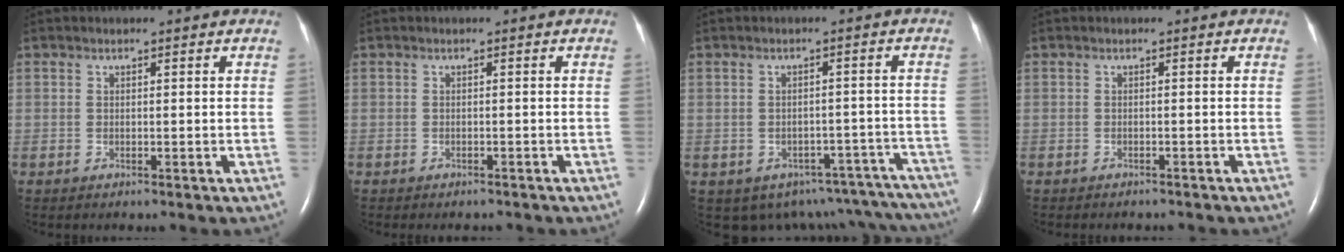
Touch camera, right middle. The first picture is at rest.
{"total": 2.2, "force": [-2.0, 0.8, 0.6], "torque": [-0.014, -0.003, -0.020]}
{"total": 16.3, "force": [-13.9, 7.4, 4.1], "torque": [-0.032, 0.037, -0.145]}
{"total": 3.4, "force": [-3.1, 1.0, 1.1], "torque": [-0.017, -0.004, -0.033]}